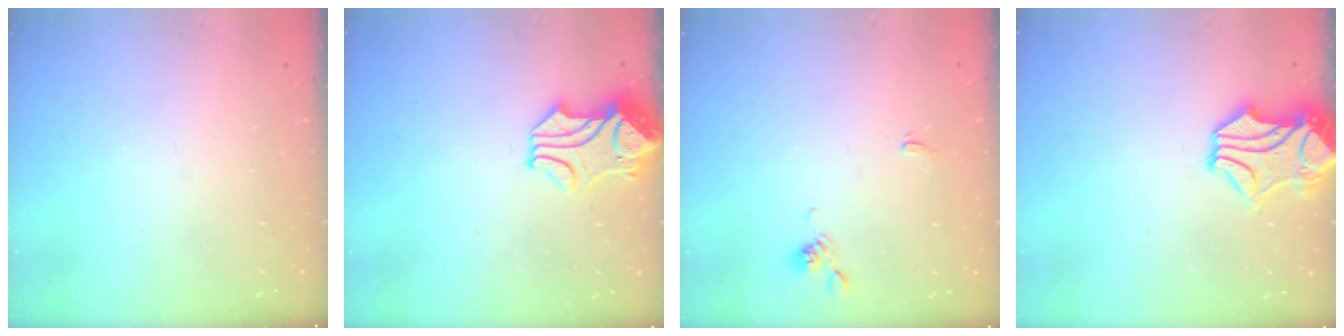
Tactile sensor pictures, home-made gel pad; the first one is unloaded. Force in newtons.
{"total": 2.0, "press": 1.6, "slide": 1.1}
{"total": 1.1, "press": 1.0, "slide": 0.4}
{"total": 2.4, "press": 2.1, "slide": 1.2}